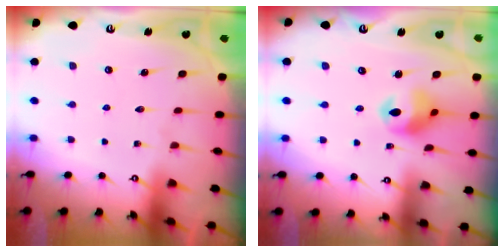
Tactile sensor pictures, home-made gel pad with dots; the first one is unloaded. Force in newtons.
{"total": 10.8, "press": 10.7, "slide": 1.3}